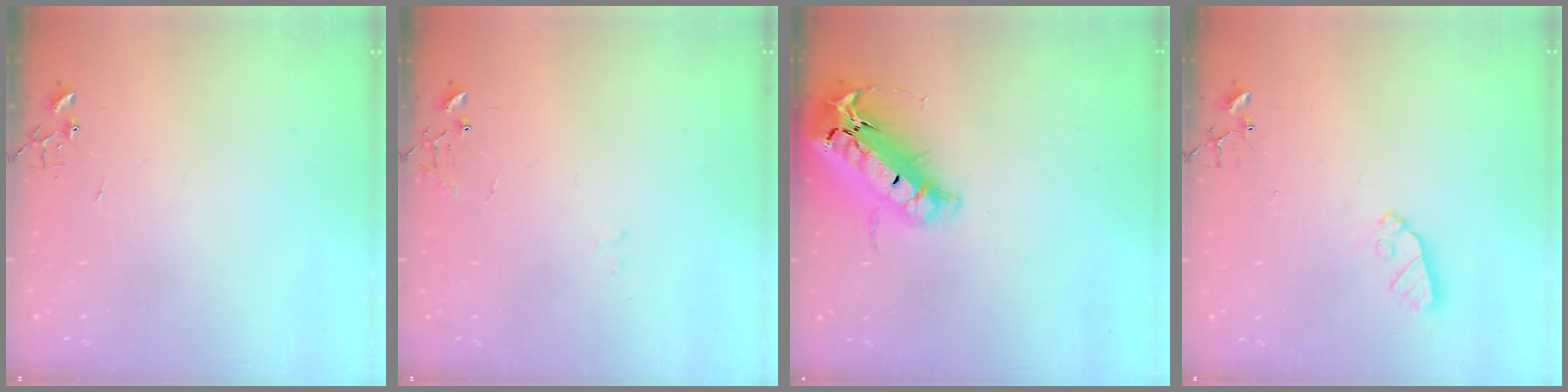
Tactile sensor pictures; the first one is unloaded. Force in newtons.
{"total": 8.0, "press": 8.0, "slide": 0.9}
{"total": 25.0, "press": 24.5, "slide": 4.9}
{"total": 7.3, "press": 7.2, "slide": 0.5}